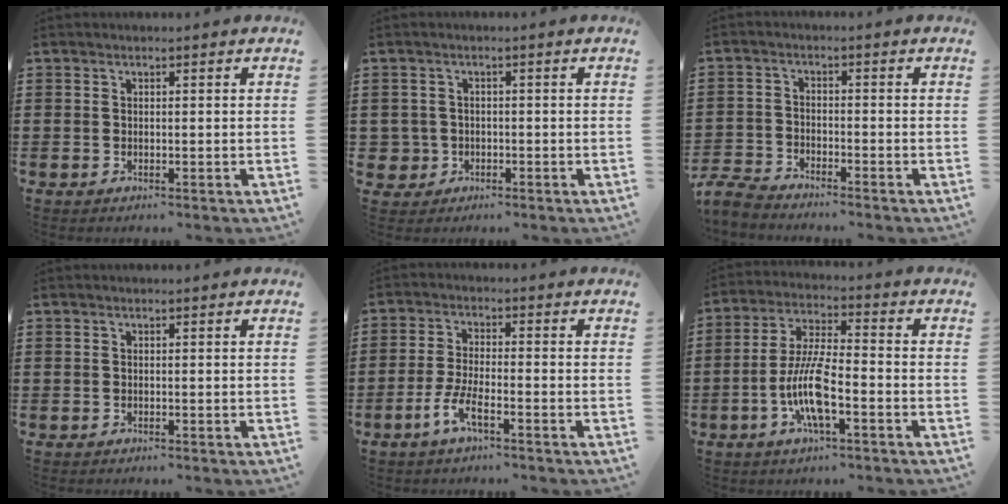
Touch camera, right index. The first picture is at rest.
{"total": 2.4, "force": [-0.9, 2.2, 0.2], "torque": [-0.021, 0.001, -0.025]}
{"total": 3.7, "force": [-3.6, 0.4, 0.4], "torque": [-0.024, -0.002, -0.080]}
{"total": 0.0}
{"total": 4.8, "force": [-2.9, 0.8, 3.8], "torque": [-0.097, -0.011, -0.062]}
{"total": 9.4, "force": [-3.2, 2.6, 8.5], "torque": [-0.193, -0.012, -0.068]}